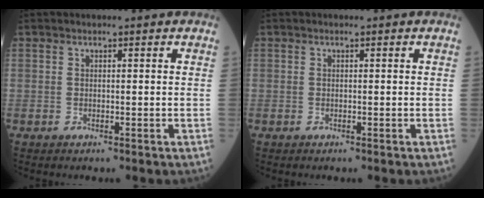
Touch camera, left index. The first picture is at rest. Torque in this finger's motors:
{"motor_torque": [0.12, 0.11, 0.00, 0.00]}